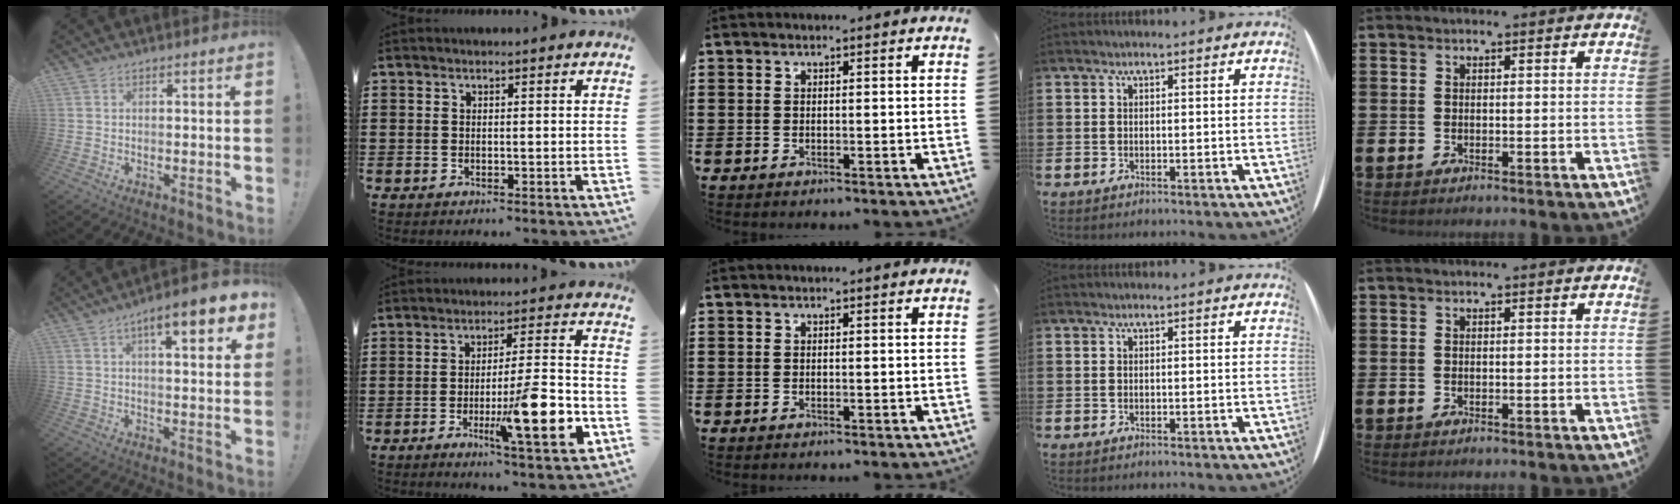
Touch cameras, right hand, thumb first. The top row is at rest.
{"thumb": {"total": 10.4, "force": [4.6, 2.7, 9.0], "torque": [-0.114, -0.019, 0.069]}, "index": {"total": 14.2, "force": [-4.6, 2.4, 13.2], "torque": [-0.204, -0.002, -0.071]}}